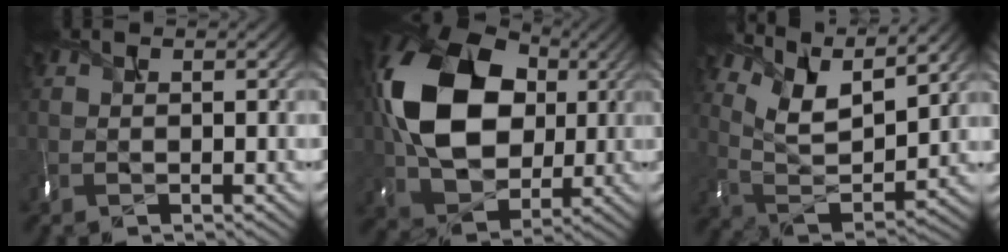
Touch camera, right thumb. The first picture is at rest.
{"total": 15.6, "force": [2.1, 11.6, 10.2], "torque": [-0.227, 0.009, 0.033]}
{"total": 12.4, "force": [9.4, 3.9, 7.1], "torque": [-0.177, -0.015, 0.156]}